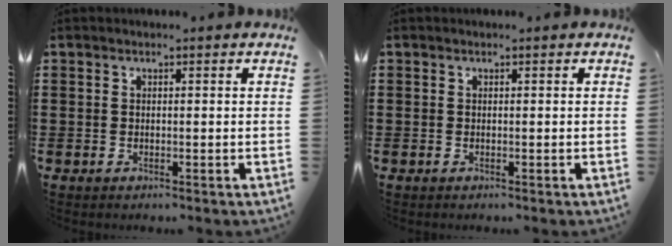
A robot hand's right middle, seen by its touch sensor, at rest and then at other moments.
{"total": 0.0}